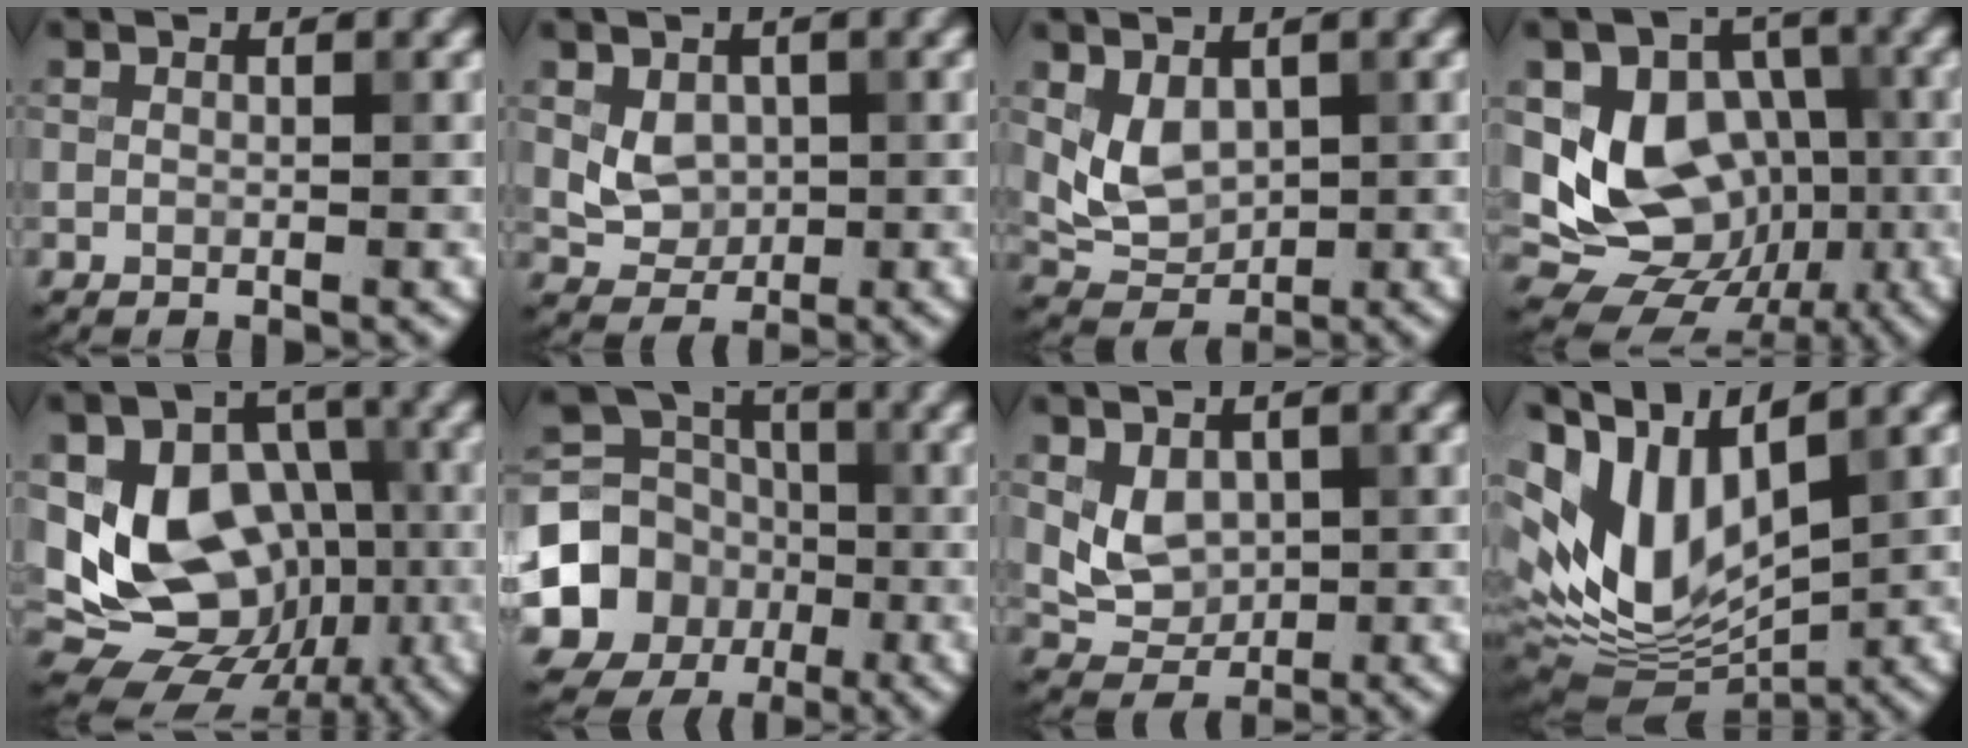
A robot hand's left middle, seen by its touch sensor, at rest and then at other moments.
{"total": 2.9, "force": [0.4, 2.2, 1.7], "torque": [-0.032, -0.006, 0.012]}
{"total": 3.2, "force": [0.9, 2.3, 2.1], "torque": [-0.039, -0.006, 0.024]}
{"total": 11.1, "force": [-0.5, 9.1, 6.4], "torque": [-0.079, -0.015, -0.017]}
{"total": 12.5, "force": [-1.1, 9.8, 7.7], "torque": [-0.110, -0.012, -0.019]}
{"total": 10.8, "force": [-2.4, 9.7, 3.9], "torque": [-0.063, -0.021, -0.063]}
{"total": 3.1, "force": [0.7, 2.4, 1.8], "torque": [-0.033, -0.006, 0.017]}
{"total": 9.7, "force": [2.3, 5.4, 7.7], "torque": [-0.167, -0.009, 0.046]}